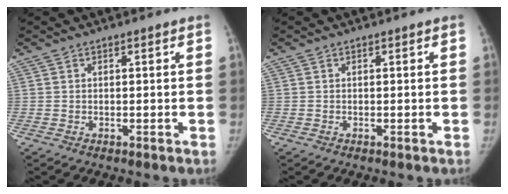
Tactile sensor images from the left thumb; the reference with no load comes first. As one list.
[{"total": 0.0}]